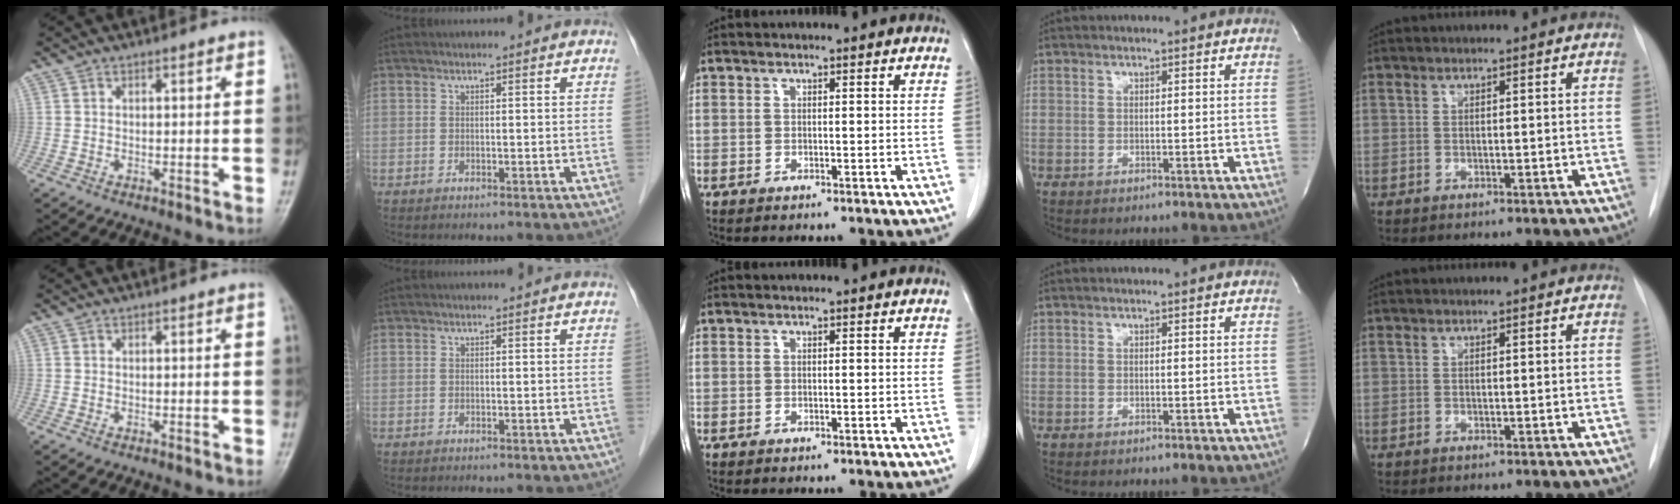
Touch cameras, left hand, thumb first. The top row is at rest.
{}